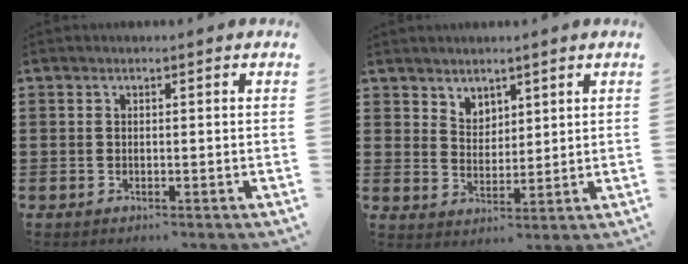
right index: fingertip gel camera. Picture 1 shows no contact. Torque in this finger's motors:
{"motor_torque": [0.06, 0.06, 0.04, 0.01]}